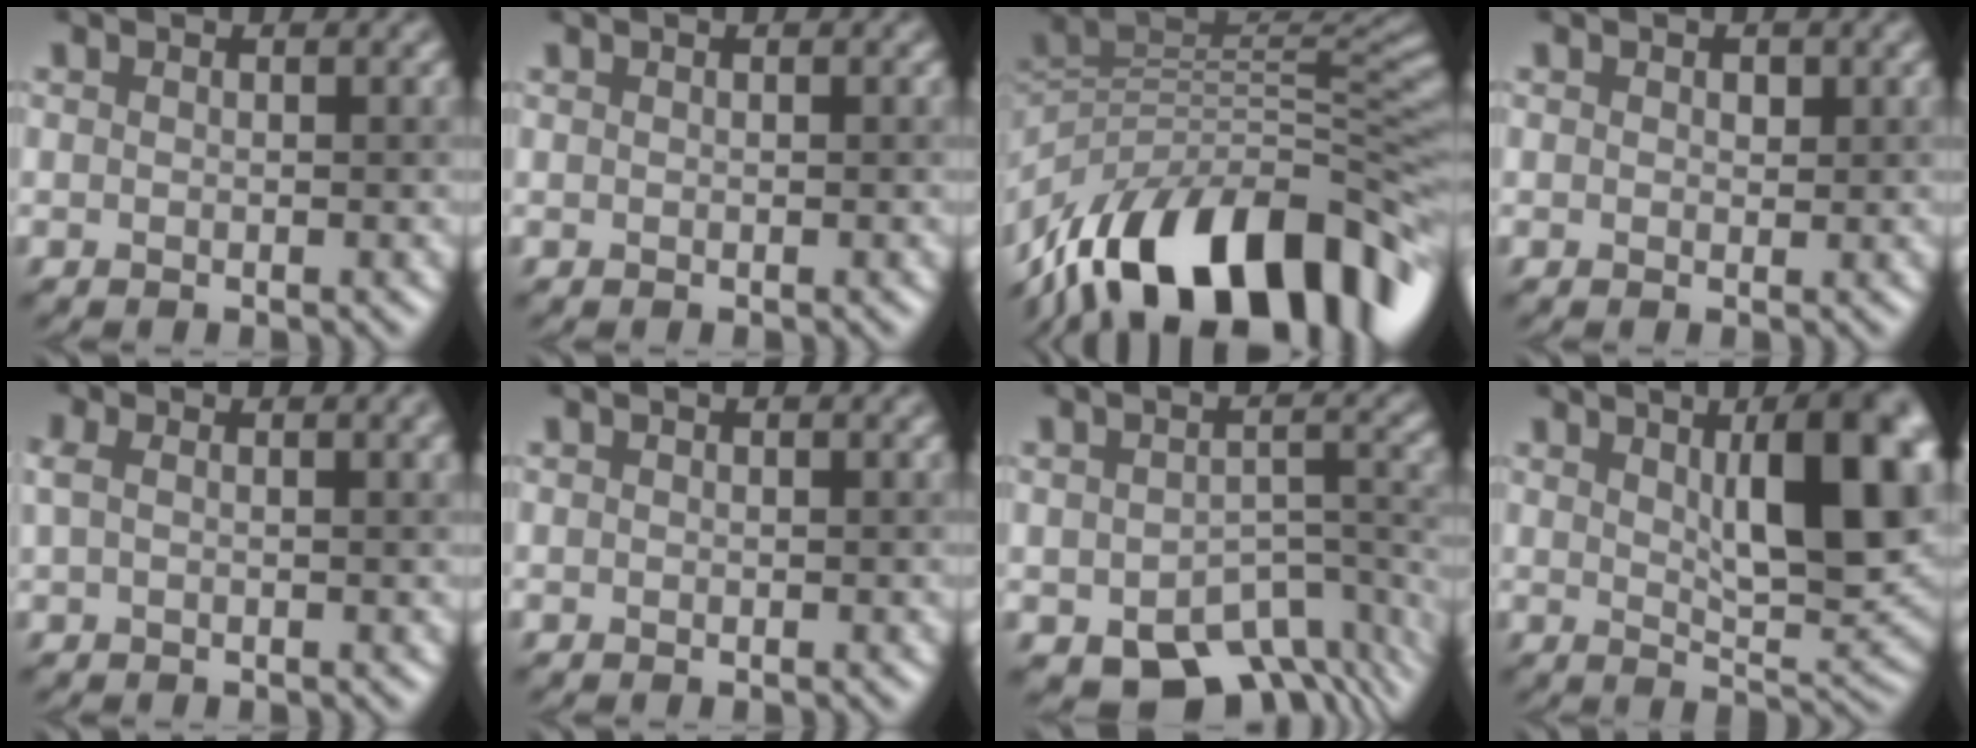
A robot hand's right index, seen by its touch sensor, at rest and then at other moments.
{"total": 0.0}
{"total": 15.4, "force": [-7.5, 7.1, 11.4], "torque": [-0.191, 0.014, -0.129]}
{"total": 0.8, "force": [0.3, 0.6, 0.5], "torque": [-0.005, 0.001, 0.004]}
{"total": 3.7, "force": [1.4, 1.8, 2.9], "torque": [-0.053, 0.017, 0.001]}
{"total": 0.0}
{"total": 8.8, "force": [-5.3, 5.0, 5.0], "torque": [-0.071, -0.036, -0.069]}
{"total": 10.6, "force": [3.0, 3.2, 9.6], "torque": [-0.122, 0.005, 0.052]}